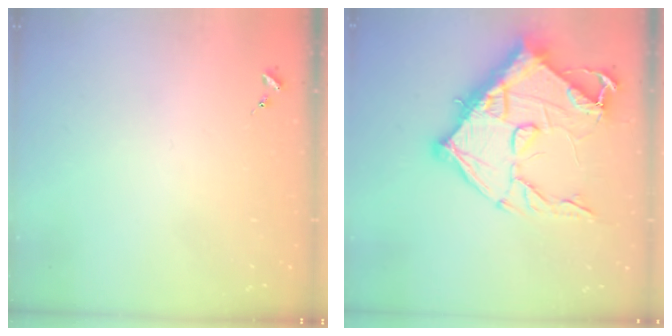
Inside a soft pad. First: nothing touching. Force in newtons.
{"total": 22.3, "press": 22.2, "slide": 1.4}